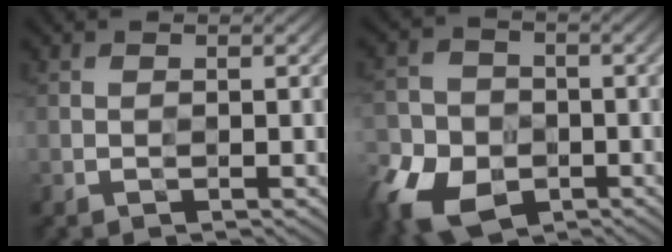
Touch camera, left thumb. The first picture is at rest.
{"total": 9.0, "force": [-4.5, 6.5, 4.2], "torque": [-0.110, -0.030, -0.096]}